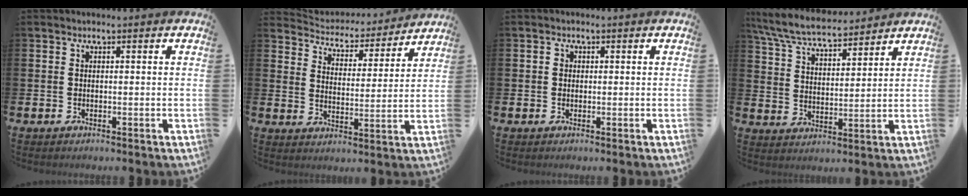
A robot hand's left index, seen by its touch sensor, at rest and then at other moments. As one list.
[{"total": 4.3, "force": [4.1, 1.2, -0.2], "torque": [-0.021, -0.043, 0.063]}, {"total": 1.0, "force": [0.2, 0.9, 0.4], "torque": [0.004, 0.001, 0.000]}, {"total": 7.2, "force": [6.7, 1.2, 2.1], "torque": [-0.072, -0.035, 0.123]}]